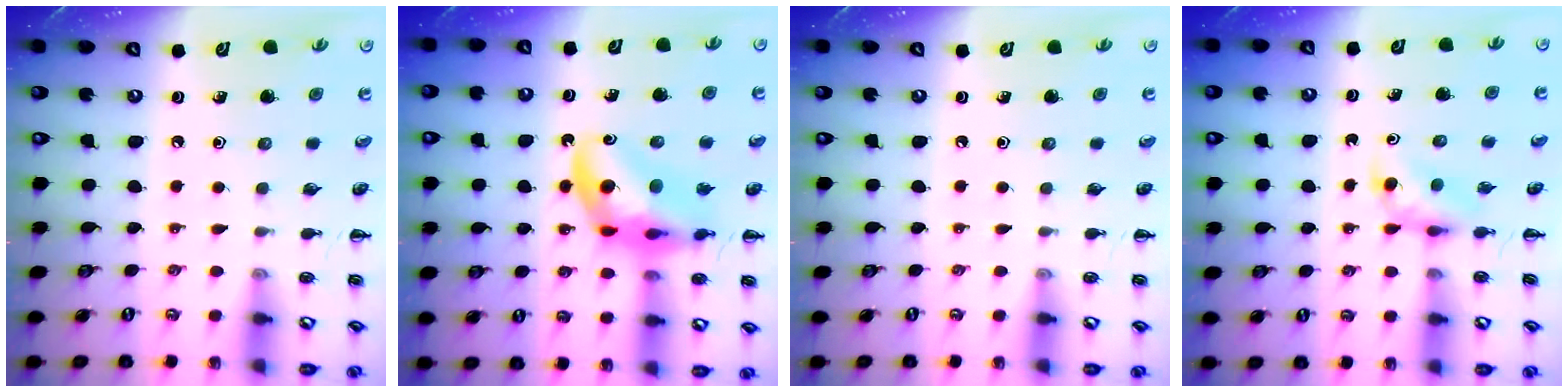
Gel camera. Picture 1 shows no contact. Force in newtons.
{"total": 12.6, "press": 12.1, "slide": 3.5}
{"total": 0.0}
{"total": 3.6, "press": 3.4, "slide": 1.3}